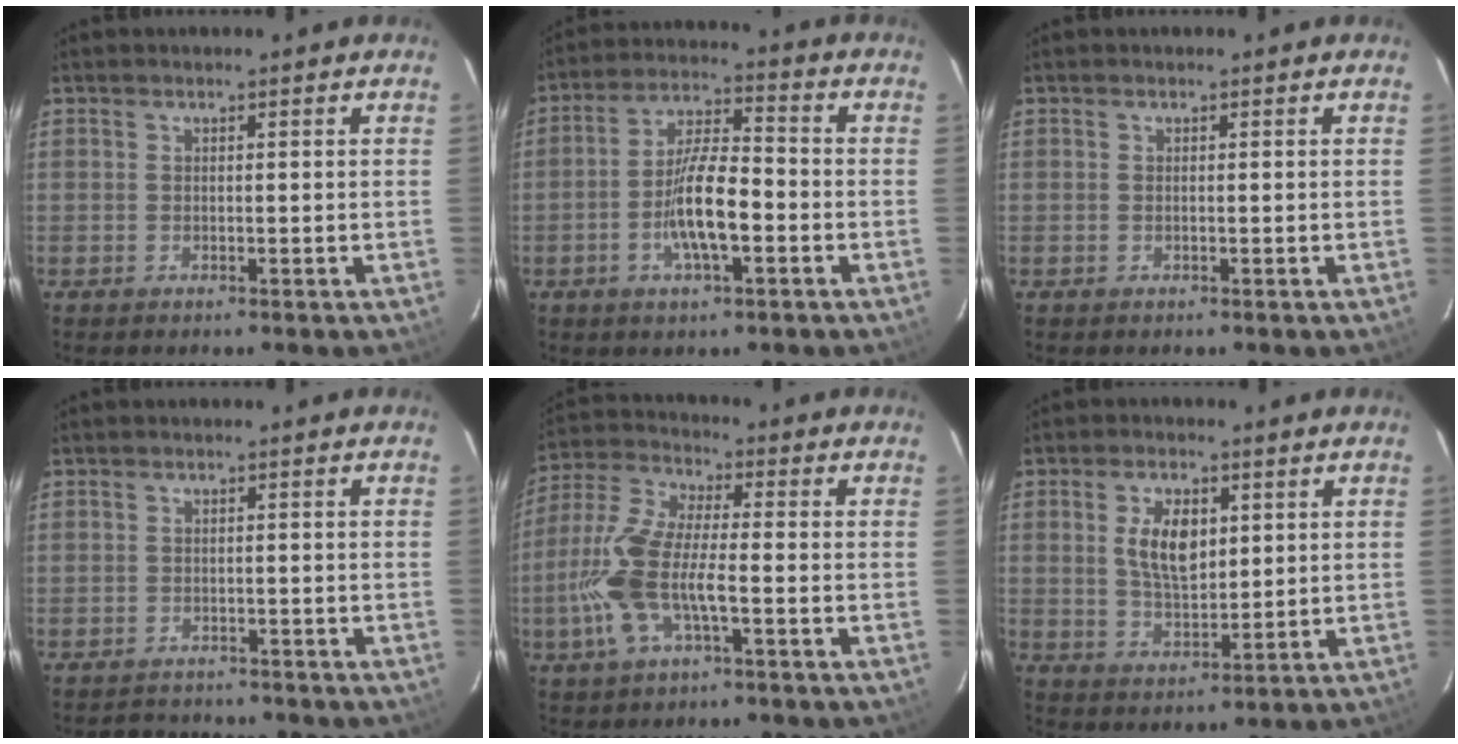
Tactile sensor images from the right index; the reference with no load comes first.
{"total": 10.1, "force": [-3.3, 2.7, 9.1], "torque": [-0.180, 0.005, -0.059]}
{"total": 0.0}
{"total": 3.8, "force": [-3.3, 1.9, 0.0], "torque": [-0.002, 0.015, -0.052]}
{"total": 13.1, "force": [-3.9, 4.6, 11.7], "torque": [-0.260, 0.000, -0.081]}
{"total": 8.0, "force": [2.2, 4.2, 6.5], "torque": [-0.126, 0.005, 0.044]}